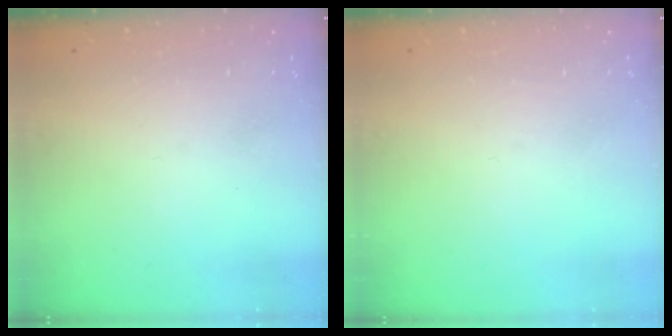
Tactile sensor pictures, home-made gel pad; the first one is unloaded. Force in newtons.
{"total": 0.0}